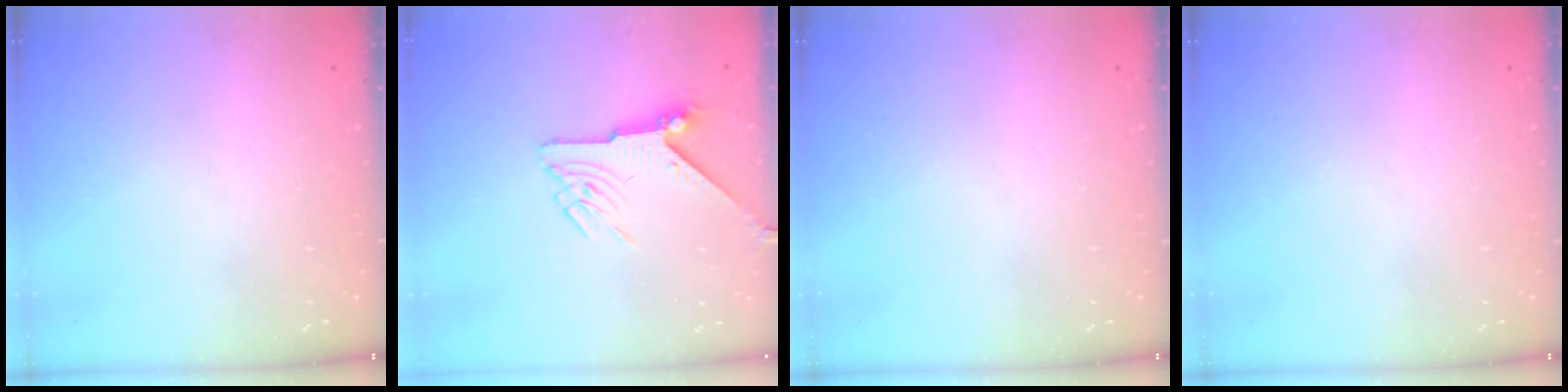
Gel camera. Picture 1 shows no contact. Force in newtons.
{"total": 6.1, "press": 6.1, "slide": 0.5}
{"total": 0.0}
{"total": 0.0}